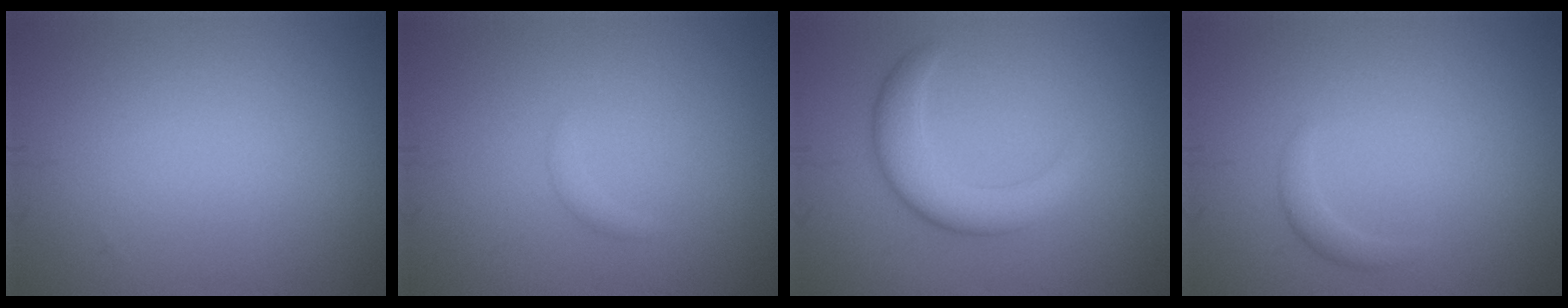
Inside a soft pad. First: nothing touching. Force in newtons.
{"total": 0.7, "press": 0.7, "slide": 0.1}
{"total": 4.2, "press": 4.2, "slide": 0.1}
{"total": 1.0, "press": 1.0, "slide": 0.0}